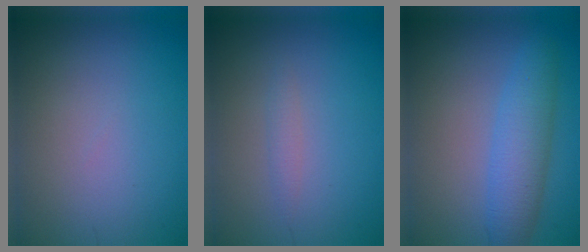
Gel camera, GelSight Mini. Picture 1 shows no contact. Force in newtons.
{"total": 0.9, "press": 0.9, "slide": 0.0}
{"total": 4.3, "press": 4.3, "slide": 0.1}